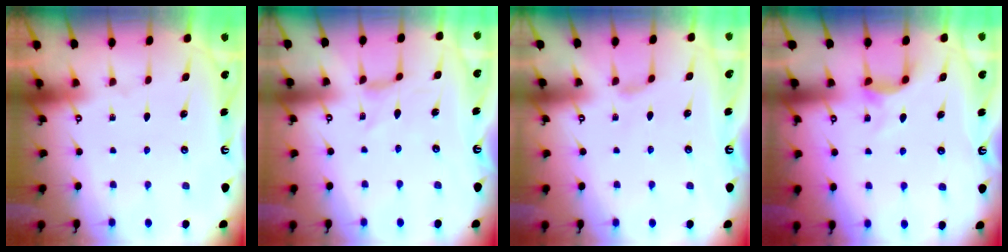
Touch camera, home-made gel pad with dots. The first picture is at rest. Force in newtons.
{"total": 0.0}
{"total": 1.5, "press": 1.5, "slide": 0.4}
{"total": 4.7, "press": 4.7, "slide": 0.6}